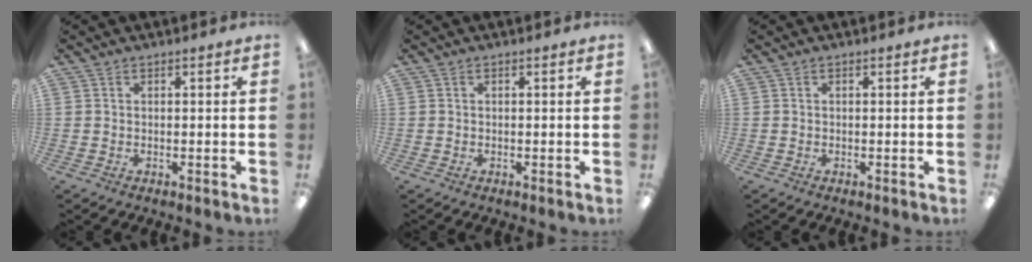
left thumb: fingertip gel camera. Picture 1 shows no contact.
{"total": 0.0}
{"total": 0.0}